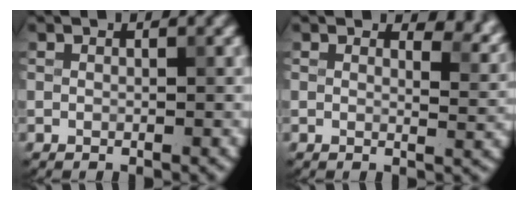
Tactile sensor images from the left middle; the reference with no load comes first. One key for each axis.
{"total": 3.3, "fx": 2.3, "fy": 1.4, "fz": 1.8, "tx": -0.028, "ty": -0.004, "tz": 0.025}